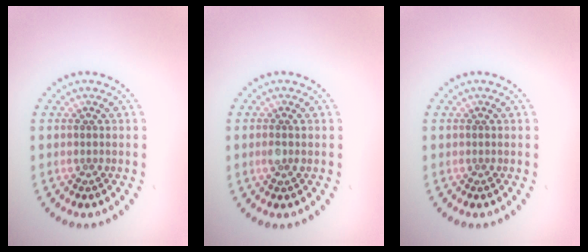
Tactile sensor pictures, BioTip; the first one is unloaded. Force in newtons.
{"total": 0.8, "press": 0.7, "slide": 0.4}
{"total": 0.0}